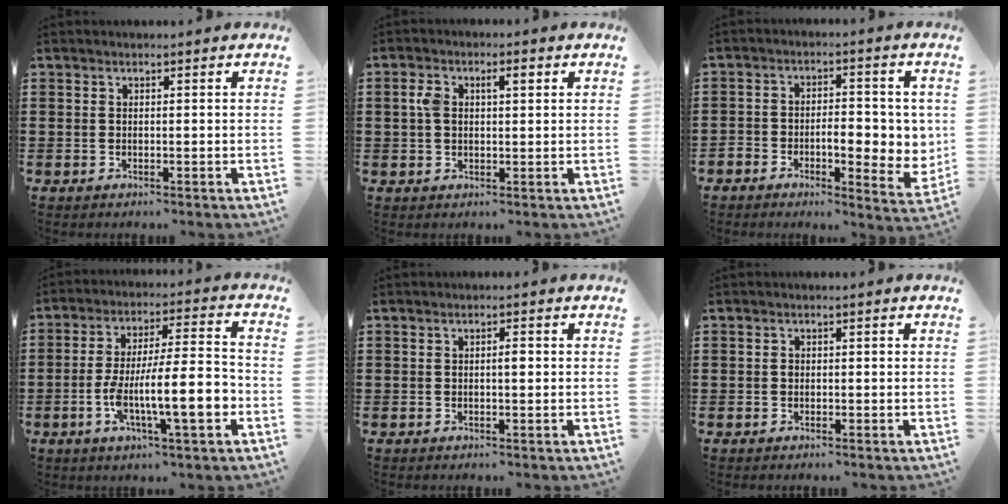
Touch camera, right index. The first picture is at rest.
{"total": 3.7, "force": [0.9, 1.7, 3.1], "torque": [-0.065, 0.012, 0.013]}
{"total": 6.6, "force": [-1.3, 3.5, 5.4], "torque": [-0.076, 0.002, -0.030]}
{"total": 12.5, "force": [-4.2, 3.0, 11.4], "torque": [-0.201, 0.001, -0.079]}
{"total": 1.2, "force": [0.1, 0.3, 1.2], "torque": [-0.023, 0.000, 0.000]}
{"total": 0.8, "force": [-0.1, 0.5, 0.6], "torque": [-0.015, 0.001, -0.002]}